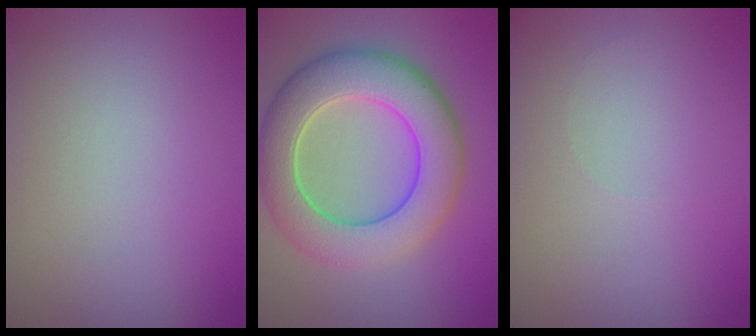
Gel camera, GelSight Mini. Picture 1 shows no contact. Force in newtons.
{"total": 8.8, "press": 8.8, "slide": 0.8}
{"total": 0.0}